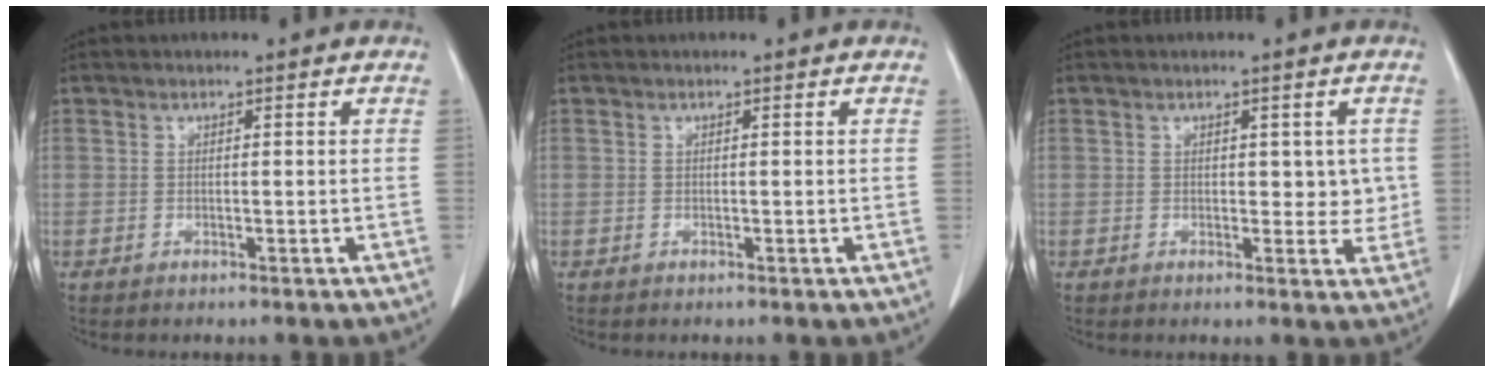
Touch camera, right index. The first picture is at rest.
{"total": 0.0}
{"total": 3.4, "force": [0.5, 2.1, 2.6], "torque": [-0.017, 0.001, 0.007]}